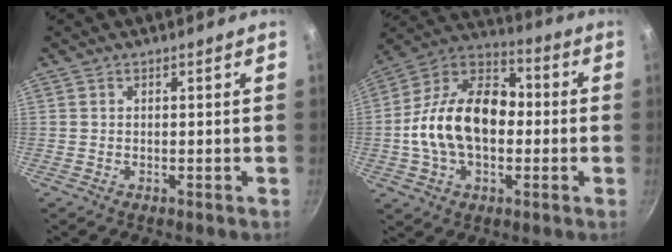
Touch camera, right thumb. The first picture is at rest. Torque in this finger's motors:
{"motor_torque": [-0.39, 1.79, 1.37, -0.83, 0.18]}